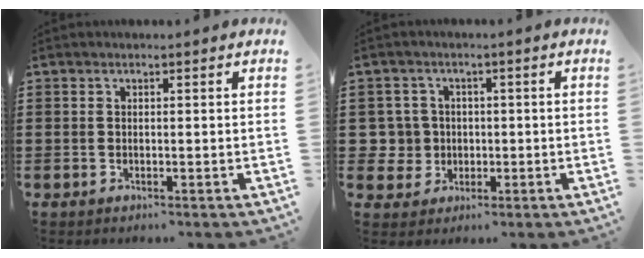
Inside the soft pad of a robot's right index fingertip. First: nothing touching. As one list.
[{"total": 4.2, "force": [-0.3, 4.2, 0.7], "torque": [-0.041, 0.010, -0.009]}]